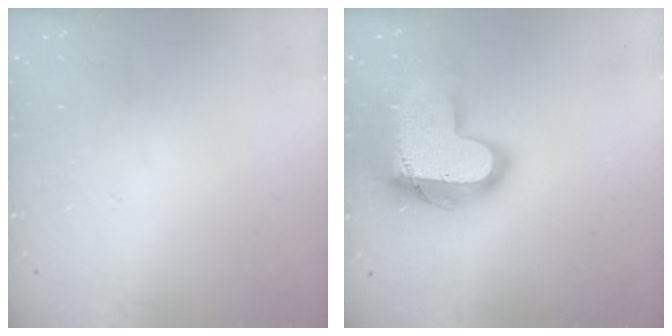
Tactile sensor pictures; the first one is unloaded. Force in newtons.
{"total": 18.9, "press": 18.8, "slide": 1.5}